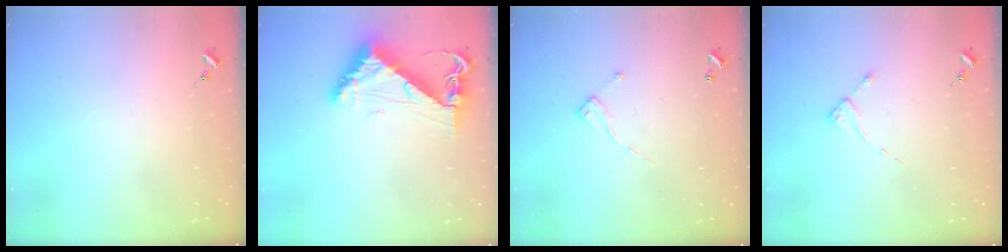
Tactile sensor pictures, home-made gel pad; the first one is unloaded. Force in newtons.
{"total": 8.3, "press": 8.2, "slide": 1.0}
{"total": 6.6, "press": 6.6, "slide": 0.1}
{"total": 2.6, "press": 2.6, "slide": 0.2}